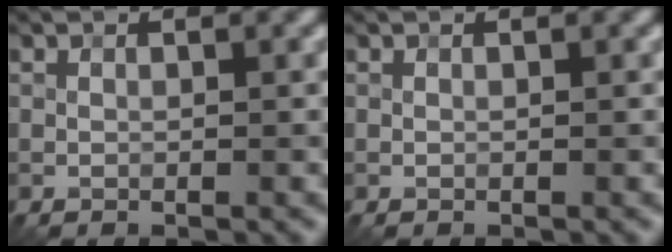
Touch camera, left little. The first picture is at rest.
{"total": 0.0}